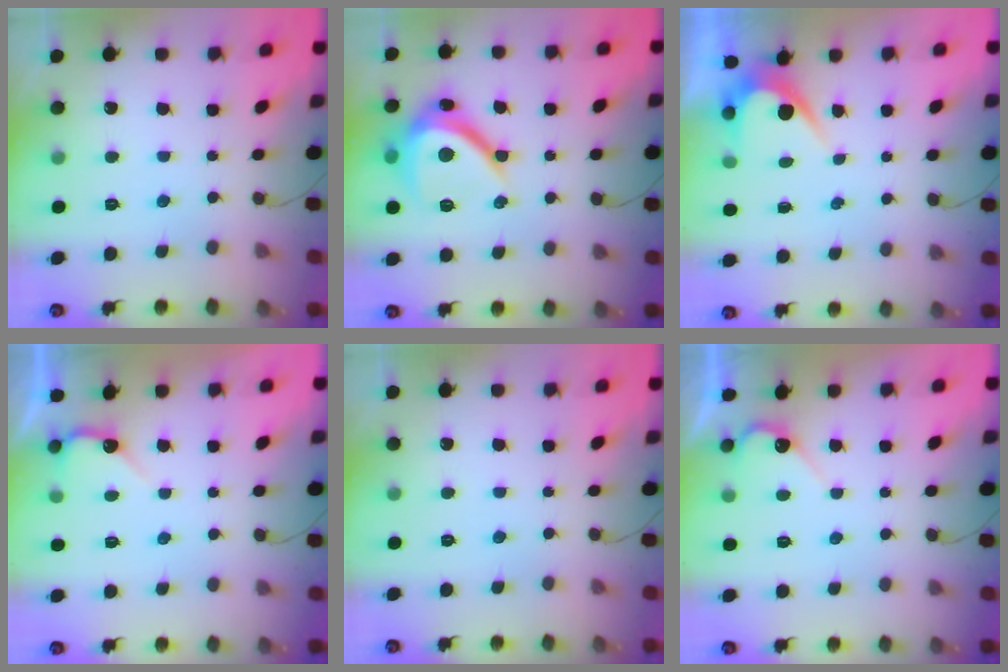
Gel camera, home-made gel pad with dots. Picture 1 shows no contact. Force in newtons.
{"total": 12.2, "press": 12.2, "slide": 1.3}
{"total": 3.8, "press": 3.8, "slide": 0.2}
{"total": 3.3, "press": 3.3, "slide": 0.1}
{"total": 0.0}
{"total": 4.4, "press": 4.4, "slide": 0.4}